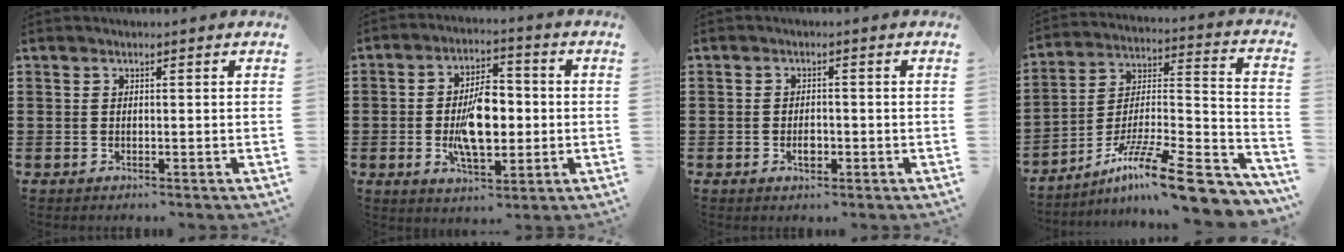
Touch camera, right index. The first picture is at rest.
{"total": 9.8, "force": [-1.0, 4.8, 8.5], "torque": [-0.157, 0.000, -0.026]}
{"total": 2.1, "force": [-0.7, 1.0, 1.6], "torque": [-0.030, 0.003, -0.013]}
{"total": 15.1, "force": [-10.8, 2.0, 10.4], "torque": [-0.168, 0.025, -0.189]}